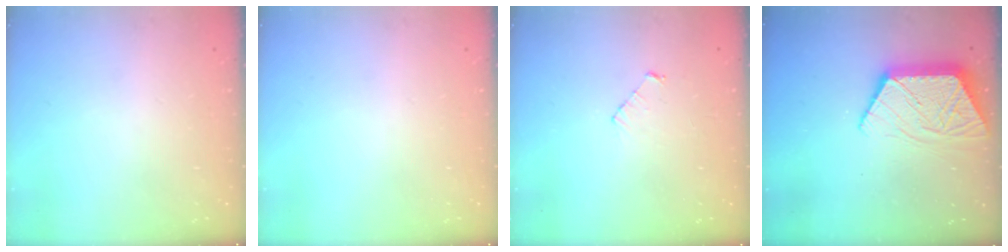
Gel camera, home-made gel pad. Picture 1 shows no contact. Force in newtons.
{"total": 0.0}
{"total": 3.5, "press": 3.4, "slide": 0.3}
{"total": 13.1, "press": 13.1, "slide": 1.0}